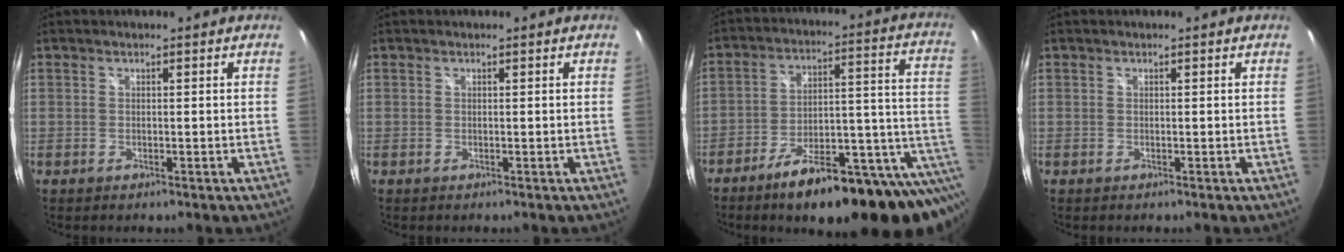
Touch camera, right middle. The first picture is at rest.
{"total": 0.0}
{"total": 22.9, "force": [-12.1, 7.0, 18.2], "torque": [-0.226, -0.002, -0.165]}
{"total": 0.0}